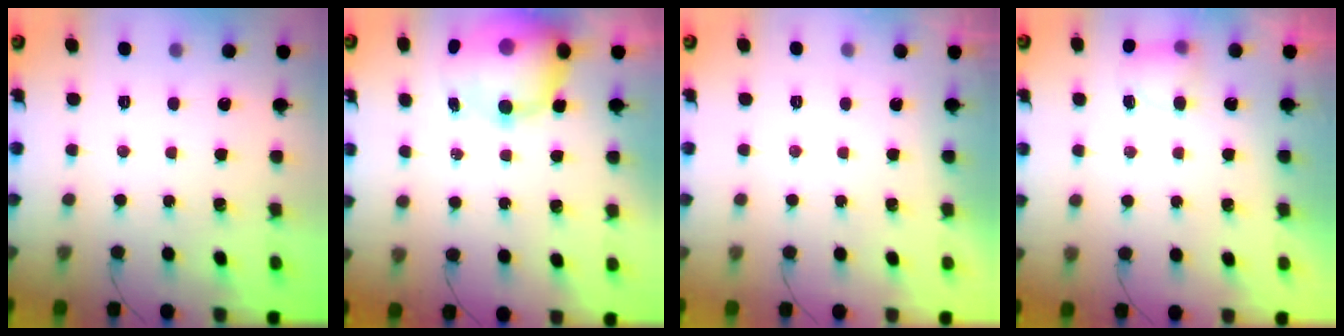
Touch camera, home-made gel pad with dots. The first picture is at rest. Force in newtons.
{"total": 14.6, "press": 14.2, "slide": 3.6}
{"total": 0.0}
{"total": 6.1, "press": 6.0, "slide": 1.1}